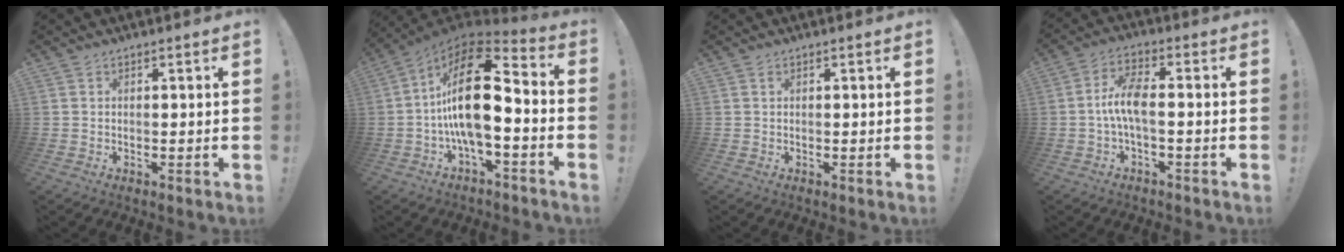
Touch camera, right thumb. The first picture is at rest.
{"total": 22.6, "force": [0.0, 9.8, 20.4], "torque": [-0.368, 0.005, 0.000]}
{"total": 0.6, "force": [0.4, 0.3, 0.4], "torque": [-0.016, 0.004, 0.009]}
{"total": 8.1, "force": [-0.9, 2.4, 7.7], "torque": [-0.154, 0.000, -0.019]}